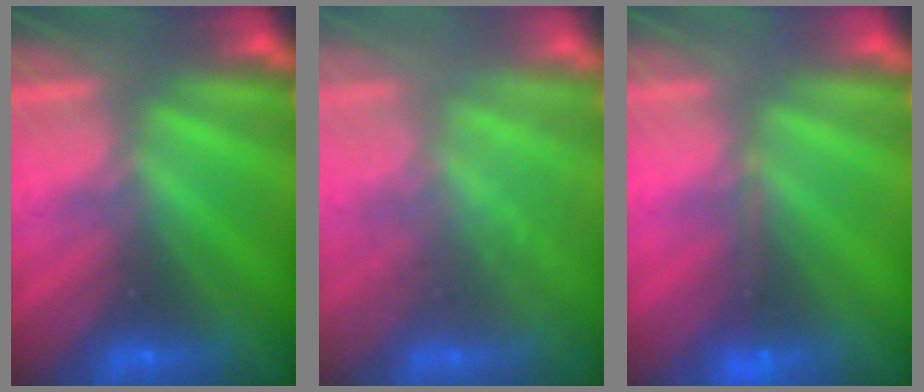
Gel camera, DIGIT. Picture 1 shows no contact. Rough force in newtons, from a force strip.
{"total": 2.9}
{"total": 1.7}